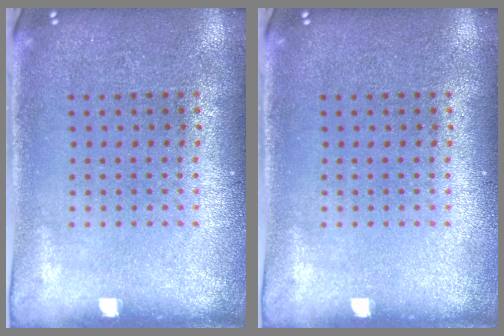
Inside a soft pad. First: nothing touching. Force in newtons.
{"total": 0.0}